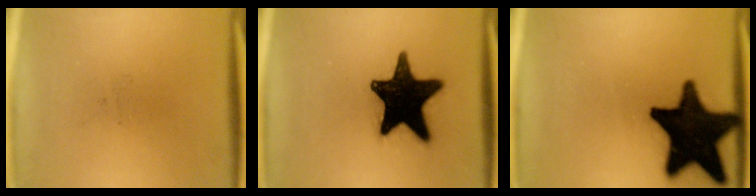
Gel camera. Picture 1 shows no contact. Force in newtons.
{"total": 19.6}
{"total": 20.2}